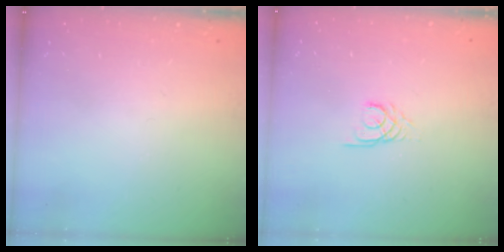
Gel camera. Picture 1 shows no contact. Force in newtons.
{"total": 2.2, "press": 2.2, "slide": 0.2}